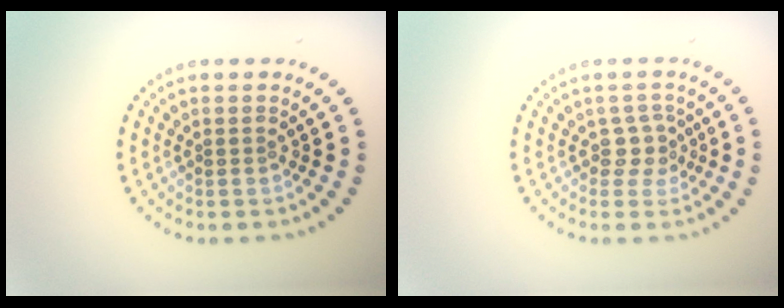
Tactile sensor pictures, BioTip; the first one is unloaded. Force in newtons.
{"total": 1.9, "press": 1.4, "slide": 1.2}